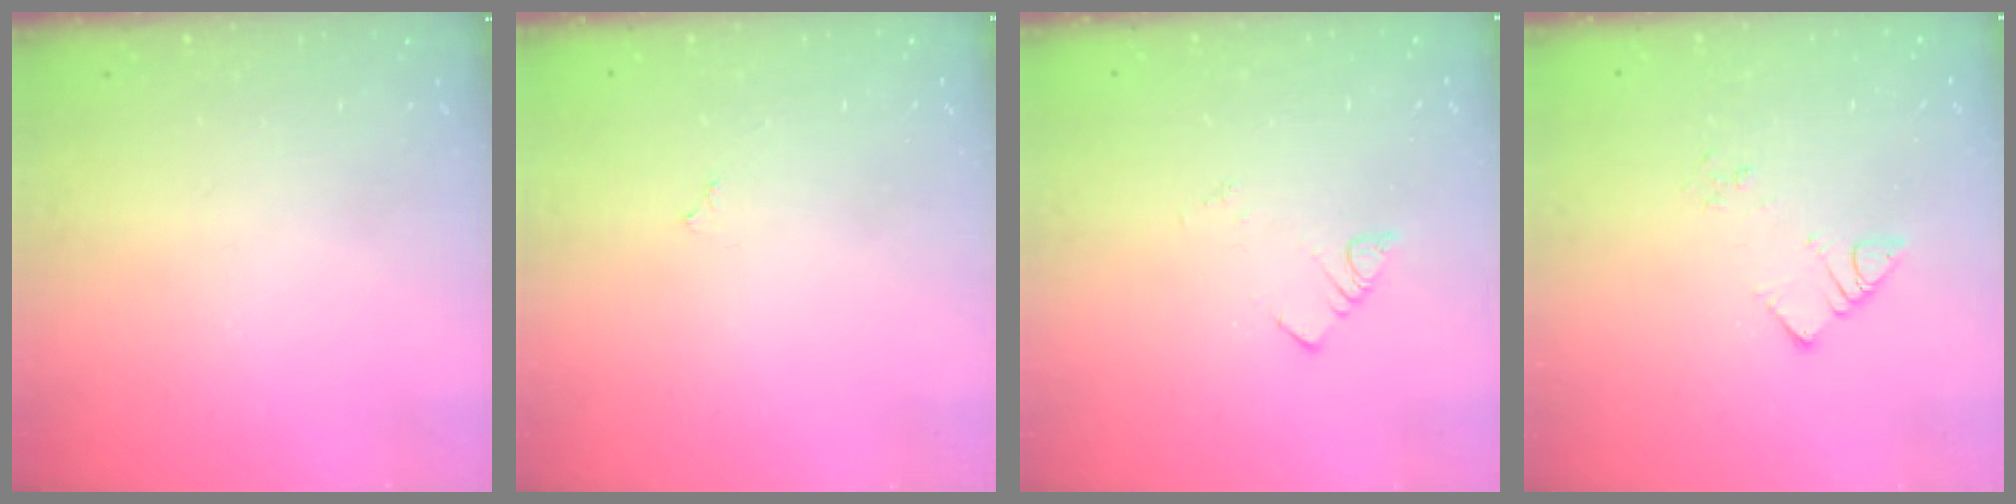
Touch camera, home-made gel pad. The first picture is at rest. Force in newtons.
{"total": 1.8, "press": 1.8, "slide": 0.3}
{"total": 1.9, "press": 1.9, "slide": 0.1}
{"total": 3.3, "press": 3.3, "slide": 0.2}